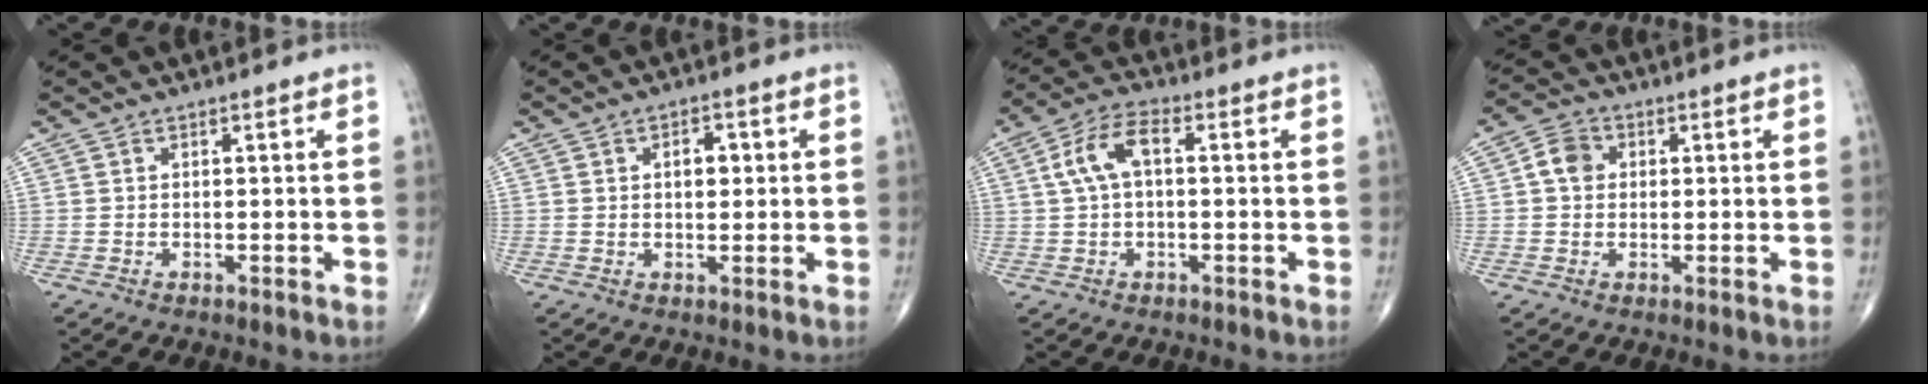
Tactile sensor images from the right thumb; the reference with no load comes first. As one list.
[{"total": 3.6, "force": [0.7, 2.2, 2.8], "torque": [-0.030, 0.001, 0.010]}, {"total": 7.4, "force": [1.0, 3.6, 6.4], "torque": [-0.130, 0.026, 0.014]}, {"total": 4.6, "force": [0.6, 3.8, 2.5], "torque": [-0.035, 0.010, 0.002]}]